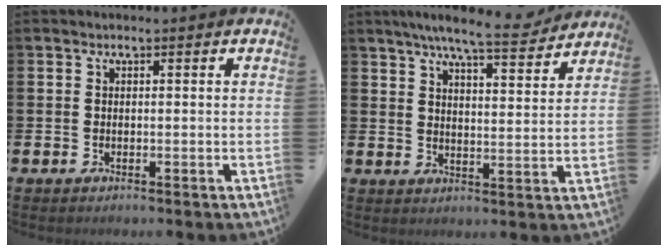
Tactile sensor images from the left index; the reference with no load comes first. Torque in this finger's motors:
{"motor_torque": [1.07, -1.07, 0.29, 0.21]}